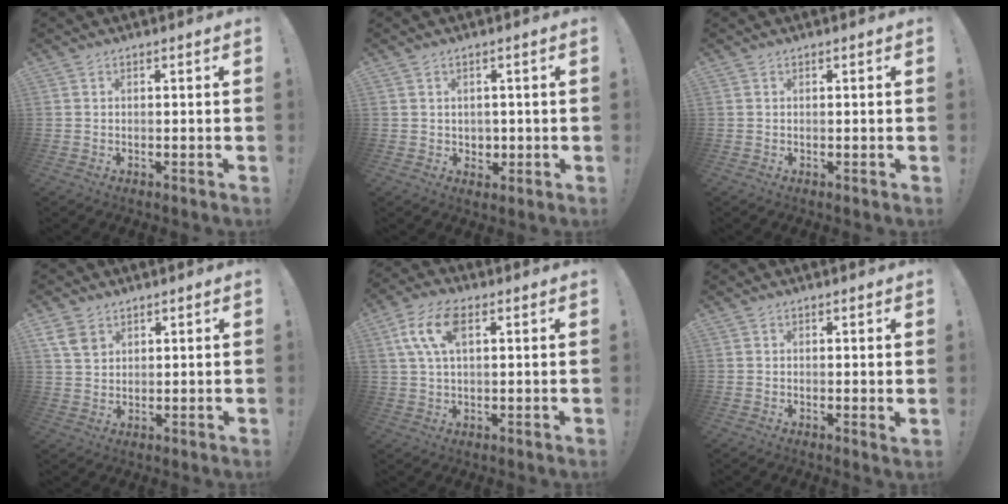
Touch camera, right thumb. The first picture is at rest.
{"total": 2.9, "force": [1.0, 2.7, 0.5], "torque": [0.004, -0.009, 0.017]}
{"total": 0.0}
{"total": 5.9, "force": [3.6, 4.0, 2.4], "torque": [-0.034, -0.014, 0.070]}
{"total": 10.7, "force": [3.6, 5.5, 8.5], "torque": [-0.169, 0.006, 0.069]}
{"total": 1.1, "force": [0.6, 0.1, 0.9], "torque": [0.002, -0.006, 0.006]}